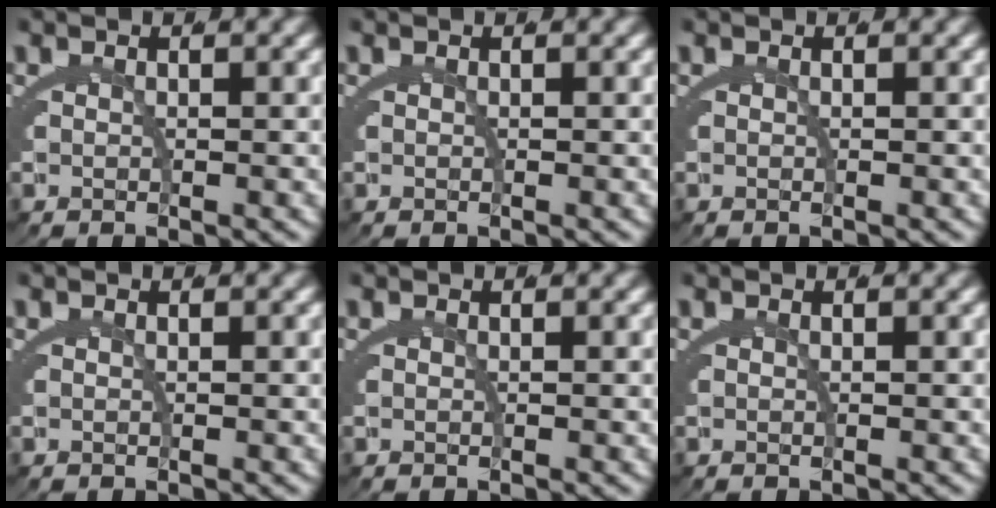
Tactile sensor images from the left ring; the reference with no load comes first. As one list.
[{"total": 0.0}, {"total": 0.0}, {"total": 0.0}, {"total": 0.0}, {"total": 0.0}]